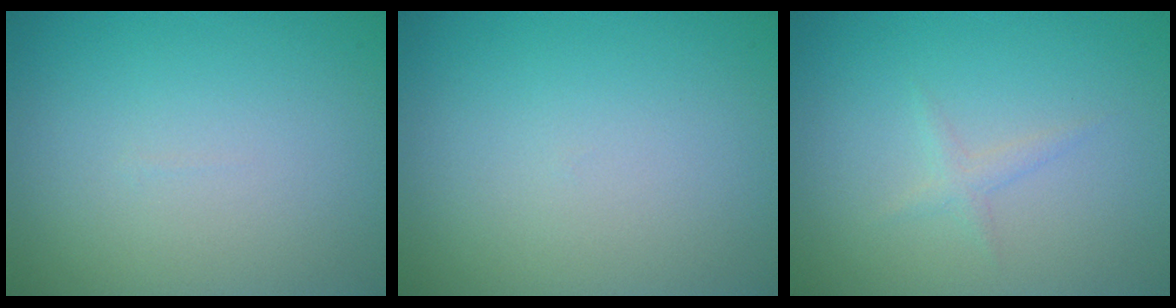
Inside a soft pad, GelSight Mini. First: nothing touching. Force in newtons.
{"total": 0.0}
{"total": 0.5, "press": 0.5, "slide": 0.0}